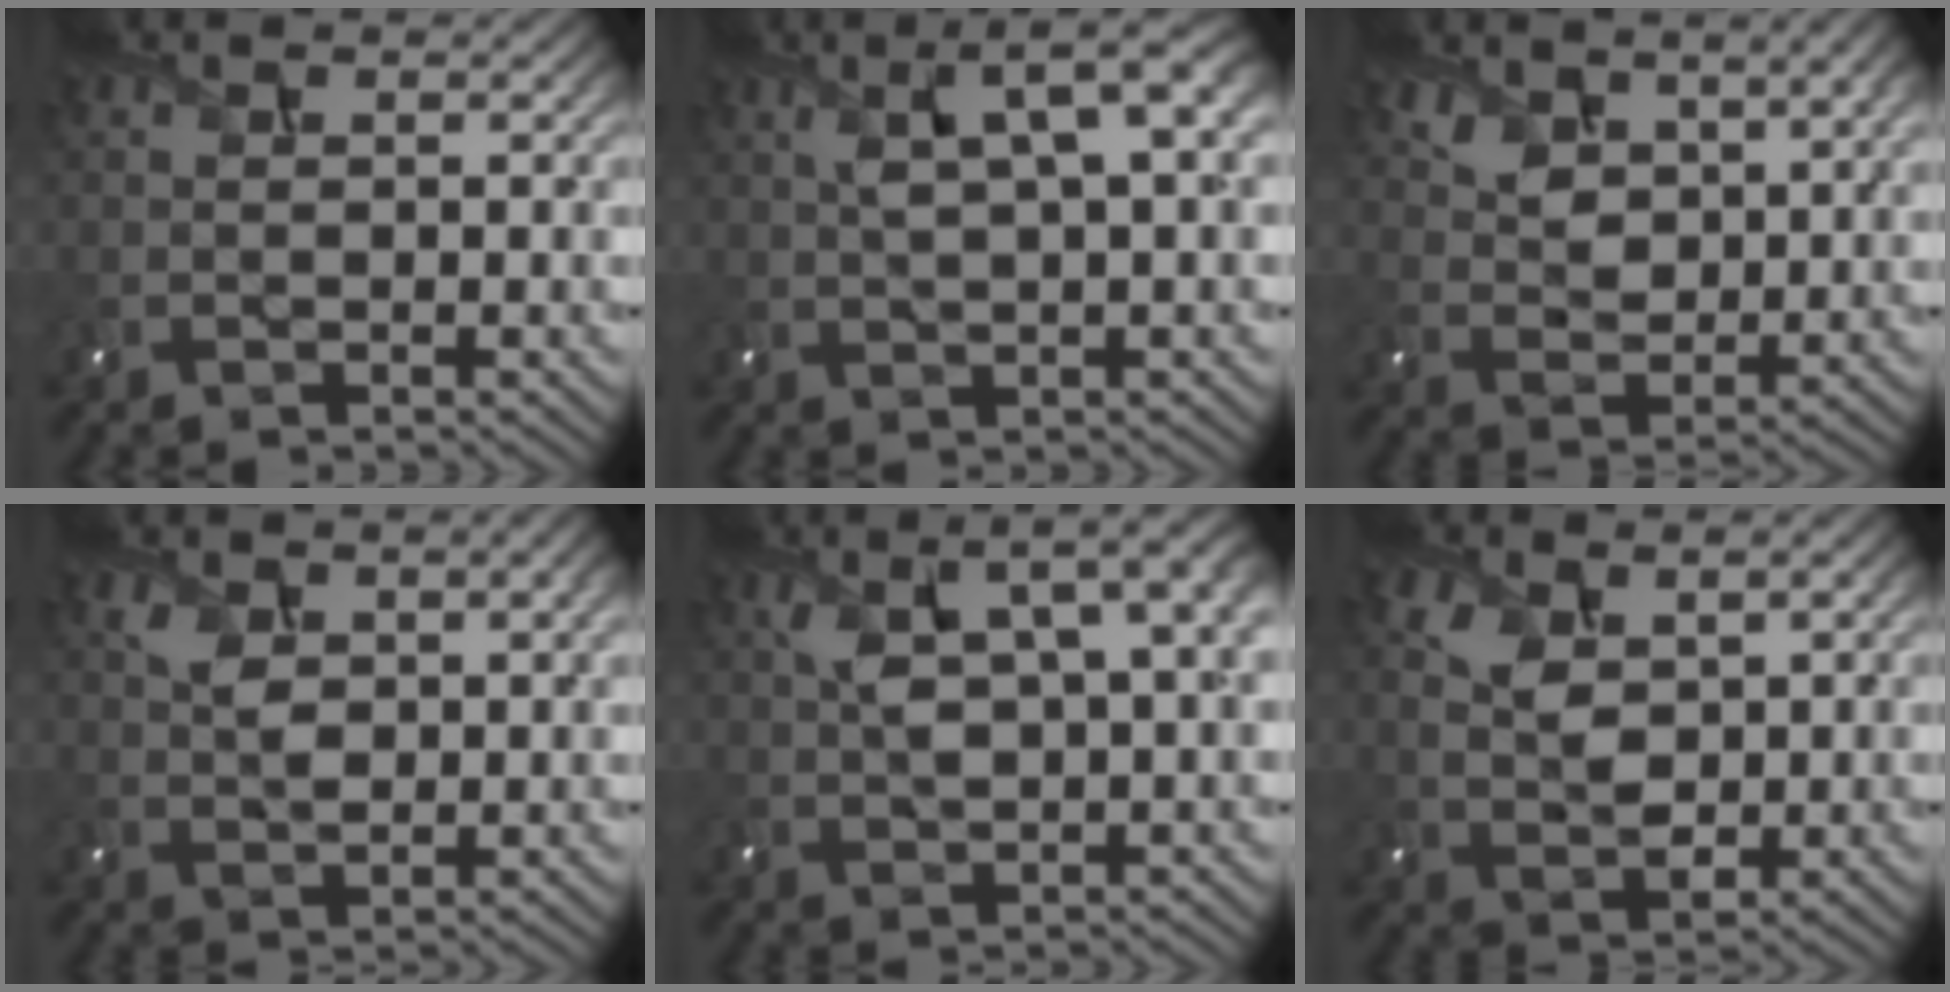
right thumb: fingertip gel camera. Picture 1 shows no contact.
{"total": 7.4, "force": [2.6, 1.8, 6.7], "torque": [-0.124, 0.018, 0.051]}
{"total": 7.2, "force": [4.7, 3.6, 4.1], "torque": [-0.096, -0.002, 0.087]}
{"total": 5.2, "force": [2.1, 2.7, 4.0], "torque": [-0.082, -0.001, 0.038]}
{"total": 8.9, "force": [2.9, 3.5, 7.7], "torque": [-0.157, 0.014, 0.057]}
{"total": 5.0, "force": [1.9, 2.9, 3.6], "torque": [-0.079, -0.004, 0.034]}